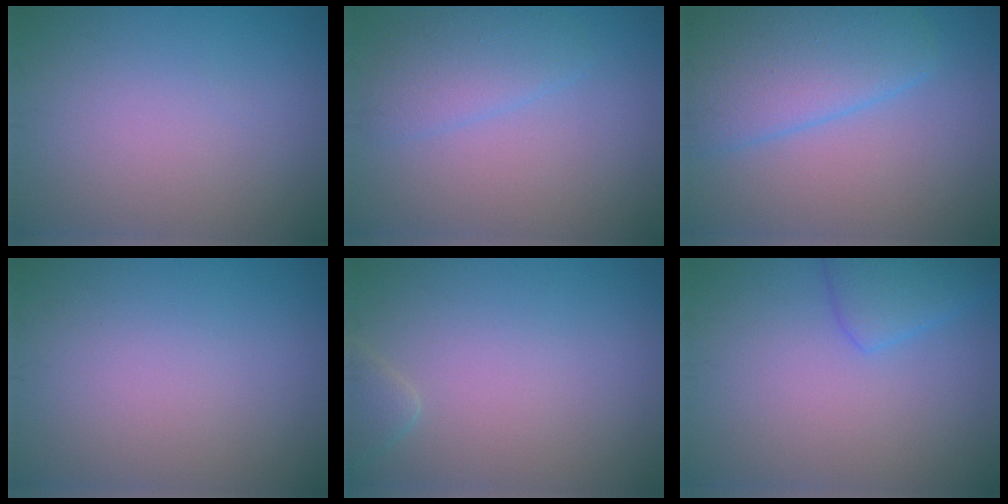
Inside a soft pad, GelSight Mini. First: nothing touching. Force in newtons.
{"total": 2.7, "press": 2.7, "slide": 0.1}
{"total": 6.4, "press": 6.4, "slide": 0.3}
{"total": 0.0}
{"total": 1.4, "press": 1.4, "slide": 0.2}
{"total": 2.8, "press": 2.7, "slide": 0.2}